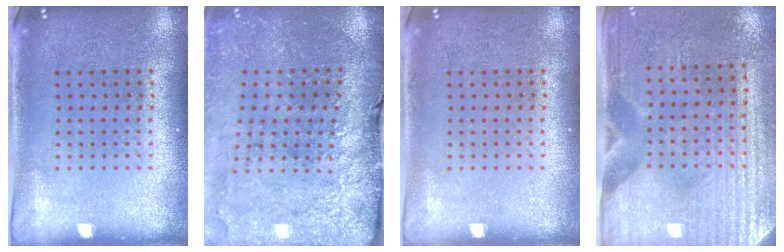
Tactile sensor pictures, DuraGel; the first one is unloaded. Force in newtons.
{"total": 3.3, "press": 3.0, "slide": 1.3}
{"total": 0.0}
{"total": 3.1, "press": 2.8, "slide": 1.4}